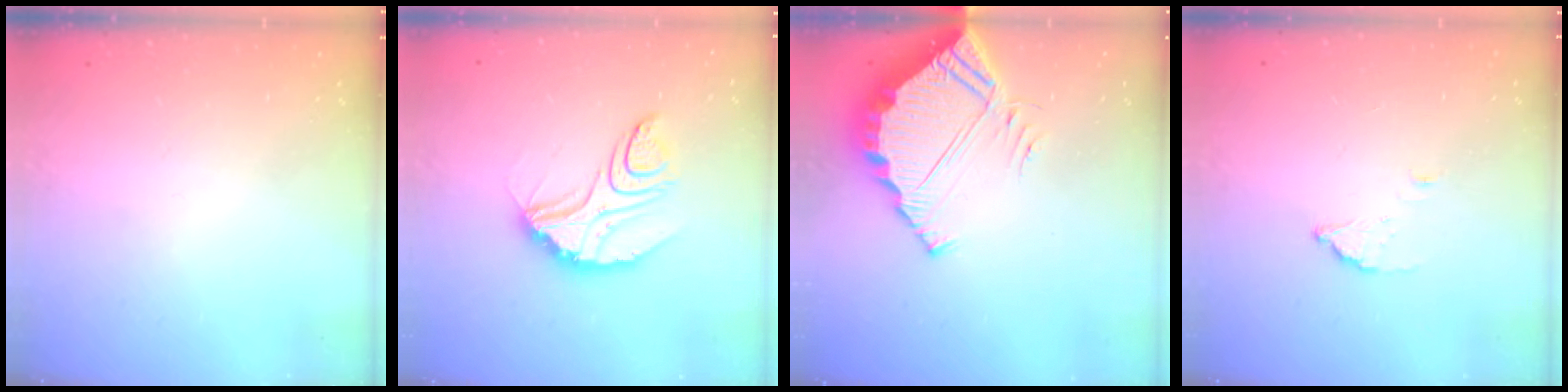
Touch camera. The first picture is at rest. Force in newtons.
{"total": 10.4, "press": 10.4, "slide": 0.8}
{"total": 6.5, "press": 6.4, "slide": 0.4}
{"total": 2.2, "press": 2.2, "slide": 0.2}